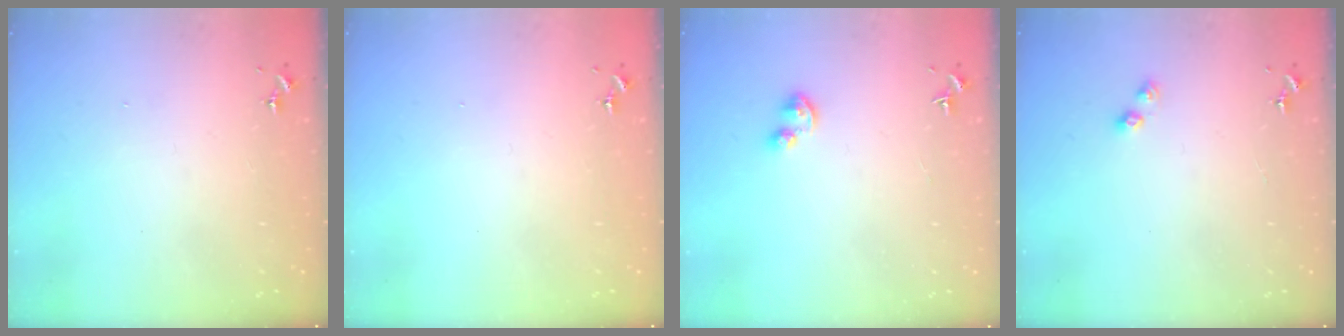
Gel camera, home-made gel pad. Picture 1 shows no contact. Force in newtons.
{"total": 0.0}
{"total": 6.0, "press": 6.0, "slide": 0.6}
{"total": 3.5, "press": 3.5, "slide": 0.7}